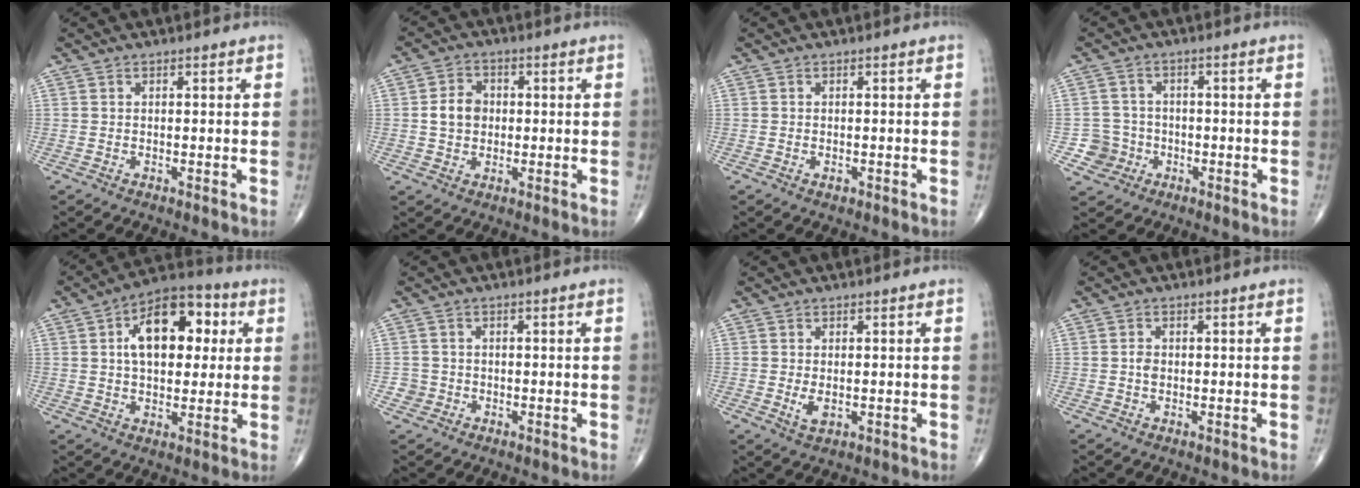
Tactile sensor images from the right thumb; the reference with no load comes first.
{"total": 5.3, "force": [0.1, 4.3, 3.1], "torque": [-0.042, 0.010, -0.001]}
{"total": 0.7, "force": [-0.3, 0.4, 0.5], "torque": [-0.007, -0.001, -0.004]}
{"total": 4.8, "force": [-1.6, 4.5, 0.0], "torque": [0.027, 0.012, -0.032]}
{"total": 15.8, "force": [3.7, 9.2, 12.4], "torque": [-0.159, 0.016, 0.051]}
{"total": 1.9, "force": [-0.6, 1.8, -0.1], "torque": [0.015, 0.008, -0.015]}
{"total": 2.4, "force": [-0.2, 1.3, 2.0], "torque": [-0.039, -0.007, 0.001]}
{"total": 1.5, "force": [-0.1, 1.1, 1.0], "torque": [-0.014, 0.002, -0.002]}